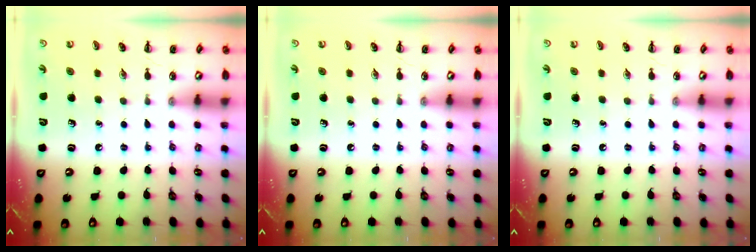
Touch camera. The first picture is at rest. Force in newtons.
{"total": 0.0}
{"total": 0.0}